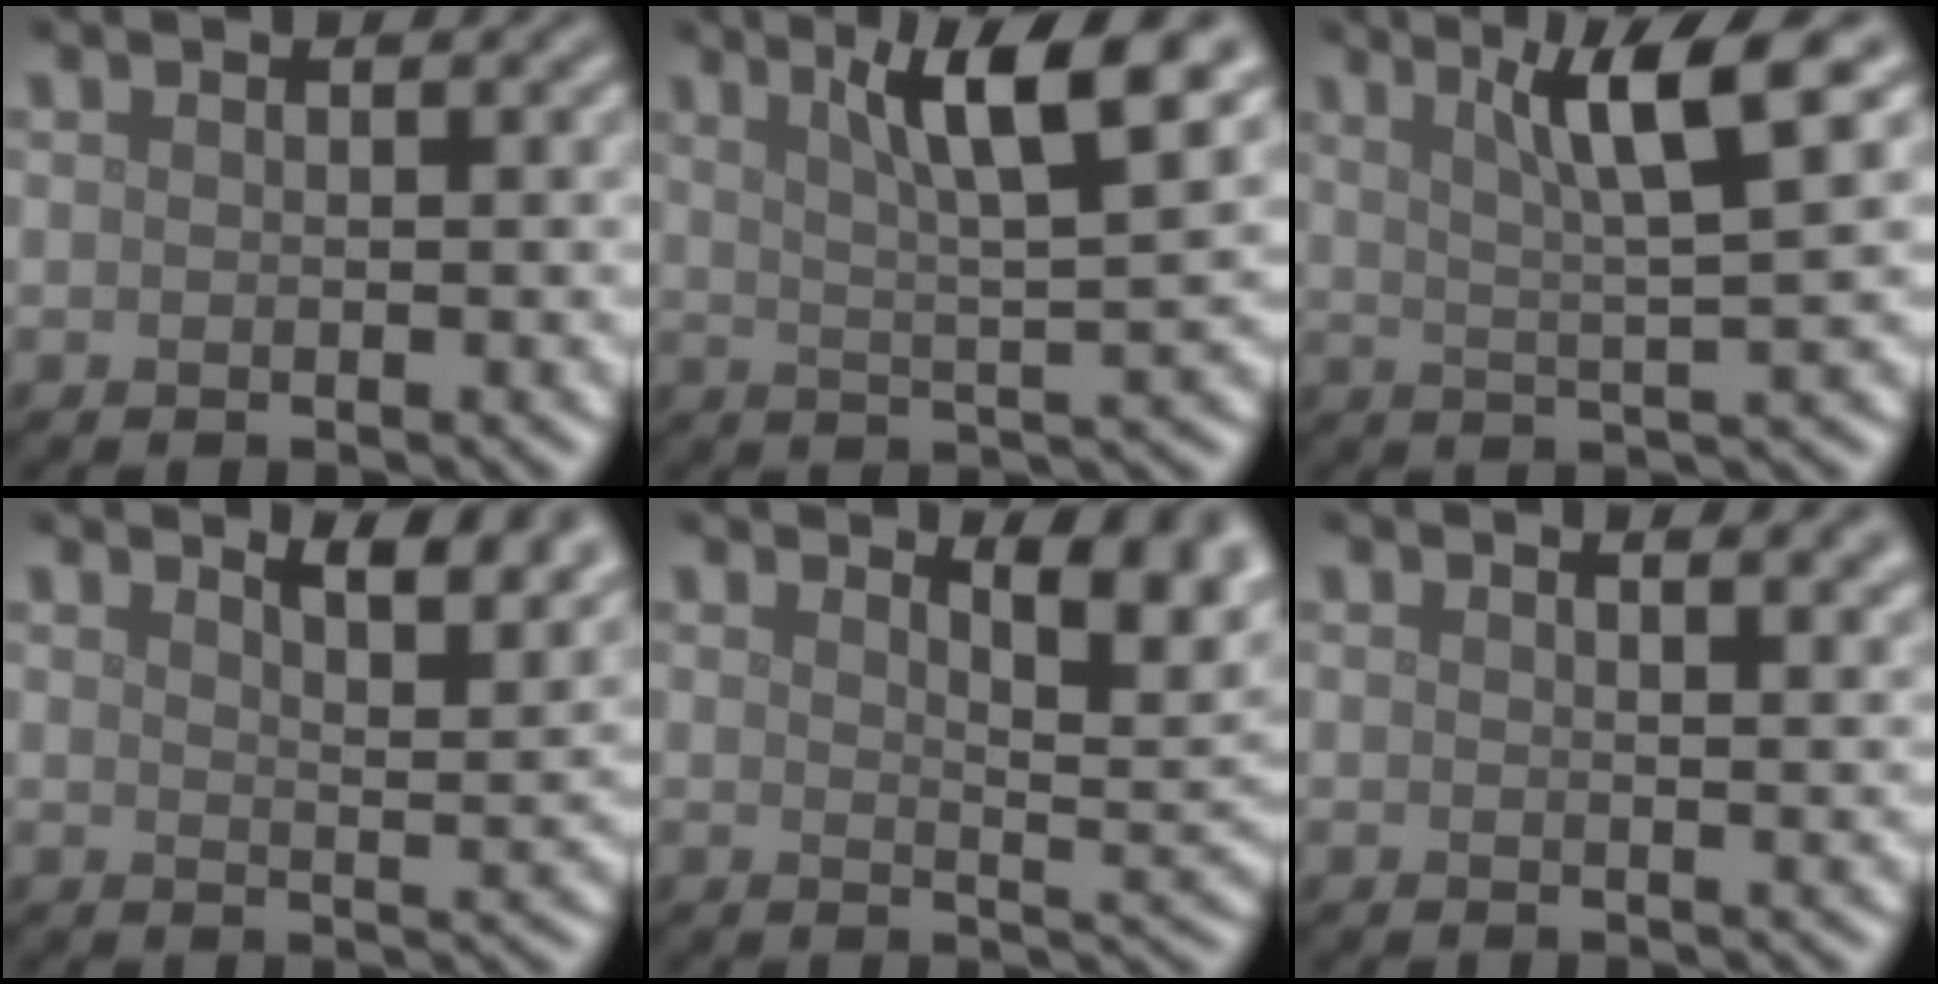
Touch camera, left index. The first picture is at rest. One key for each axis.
{"total": 7.8, "fx": 3.8, "fy": 1.2, "fz": 6.7, "tx": -0.093, "ty": 0.009, "tz": 0.062}
{"total": 6.5, "fx": 3.1, "fy": 0.7, "fz": 5.7, "tx": -0.086, "ty": 0.008, "tz": 0.052}
{"total": 5.8, "fx": 4.3, "fy": 1.7, "fz": 3.4, "tx": -0.035, "ty": 0.015, "tz": 0.041}
{"total": 5.5, "fx": 3.4, "fy": 1.7, "fz": 4.0, "tx": -0.043, "ty": 0.003, "tz": 0.046}
{"total": 4.6, "fx": 2.9, "fy": 1.9, "fz": 3.1, "tx": -0.011, "ty": 0.024, "tz": 0.019}